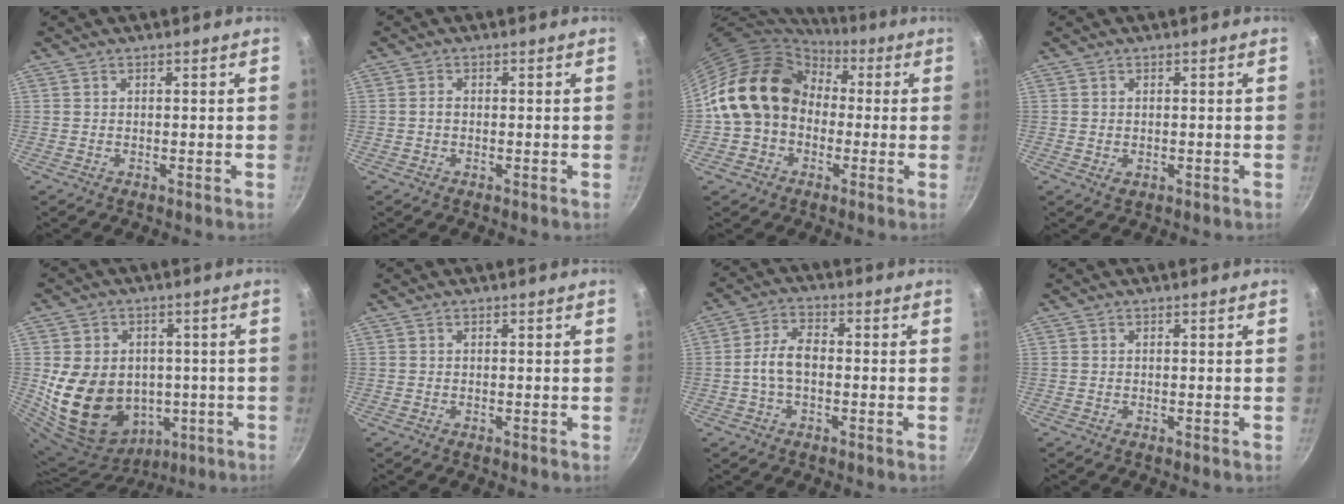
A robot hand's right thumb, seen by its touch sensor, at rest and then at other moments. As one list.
[{"total": 1.1, "force": [-0.2, 0.8, 0.7], "torque": [-0.012, 0.006, -0.004]}, {"total": 16.2, "force": [0.9, 13.3, 9.2], "torque": [-0.134, 0.045, 0.005]}, {"total": 1.4, "force": [0.0, 1.1, 0.8], "torque": [-0.011, -0.002, -0.001]}, {"total": 19.1, "force": [-1.5, 15.6, 10.9], "torque": [-0.193, 0.017, 0.001]}, {"total": 0.0}, {"total": 6.2, "force": [-0.9, 3.6, 5.0], "torque": [-0.090, 0.026, -0.024]}, {"total": 0.0}]